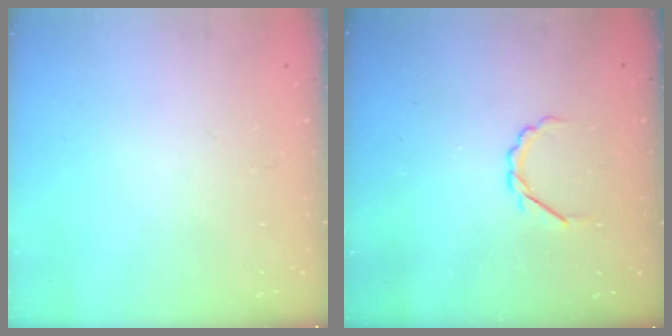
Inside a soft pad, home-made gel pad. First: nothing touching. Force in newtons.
{"total": 3.4, "press": 3.3, "slide": 1.0}